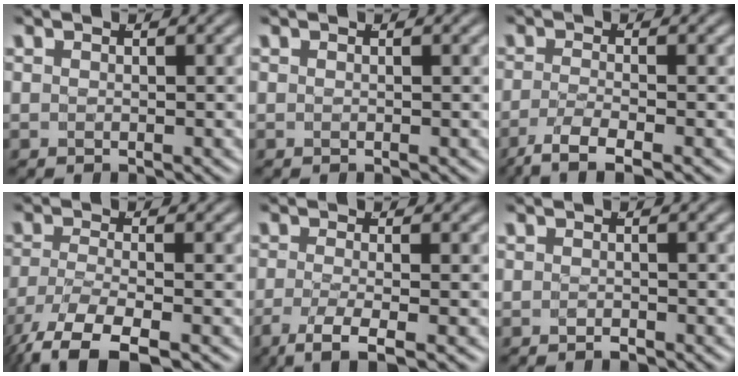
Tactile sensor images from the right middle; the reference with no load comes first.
{"total": 0.0}
{"total": 5.3, "force": [-3.9, 1.3, 3.3], "torque": [-0.063, -0.026, -0.049]}
{"total": 7.3, "force": [-4.9, 3.0, 4.4], "torque": [-0.104, -0.046, -0.053]}
{"total": 5.1, "force": [-3.5, 1.3, 3.5], "torque": [-0.076, -0.033, -0.038]}
{"total": 0.8, "force": [-0.8, -0.3, 0.2], "torque": [-0.004, -0.002, -0.012]}